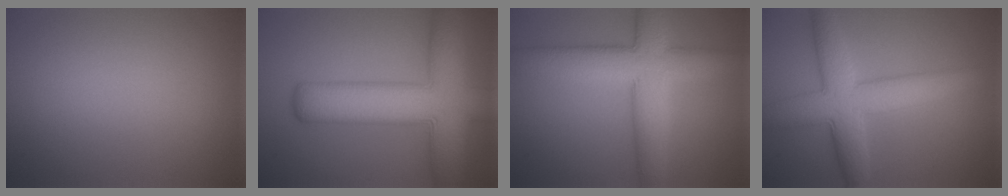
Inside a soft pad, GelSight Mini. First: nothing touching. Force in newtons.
{"total": 11.3, "press": 11.3, "slide": 0.5}
{"total": 8.0, "press": 8.0, "slide": 0.3}
{"total": 7.1, "press": 7.1, "slide": 0.2}